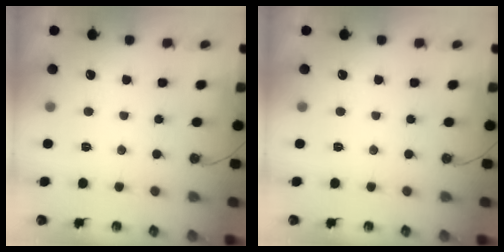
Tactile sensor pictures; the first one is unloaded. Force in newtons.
{"total": 0.0}